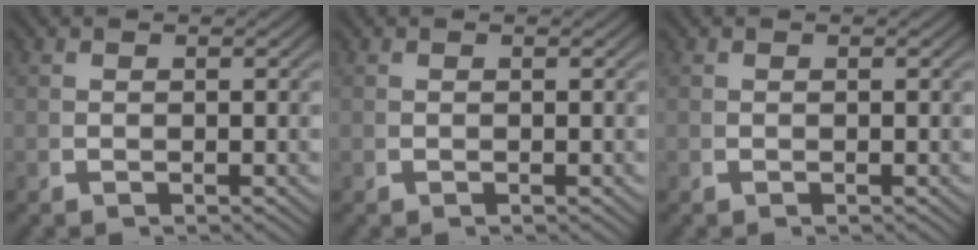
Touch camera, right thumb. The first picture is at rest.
{"total": 0.0}
{"total": 0.0}